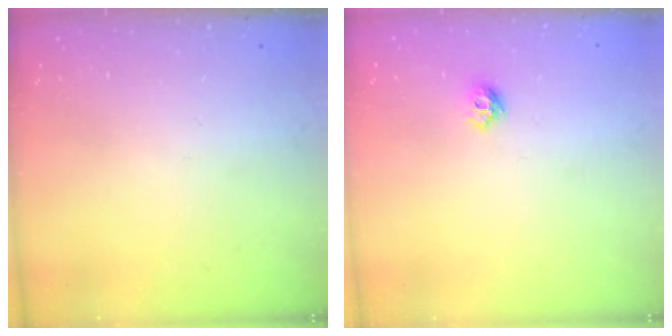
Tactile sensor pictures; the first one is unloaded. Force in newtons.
{"total": 5.9, "press": 5.8, "slide": 1.0}